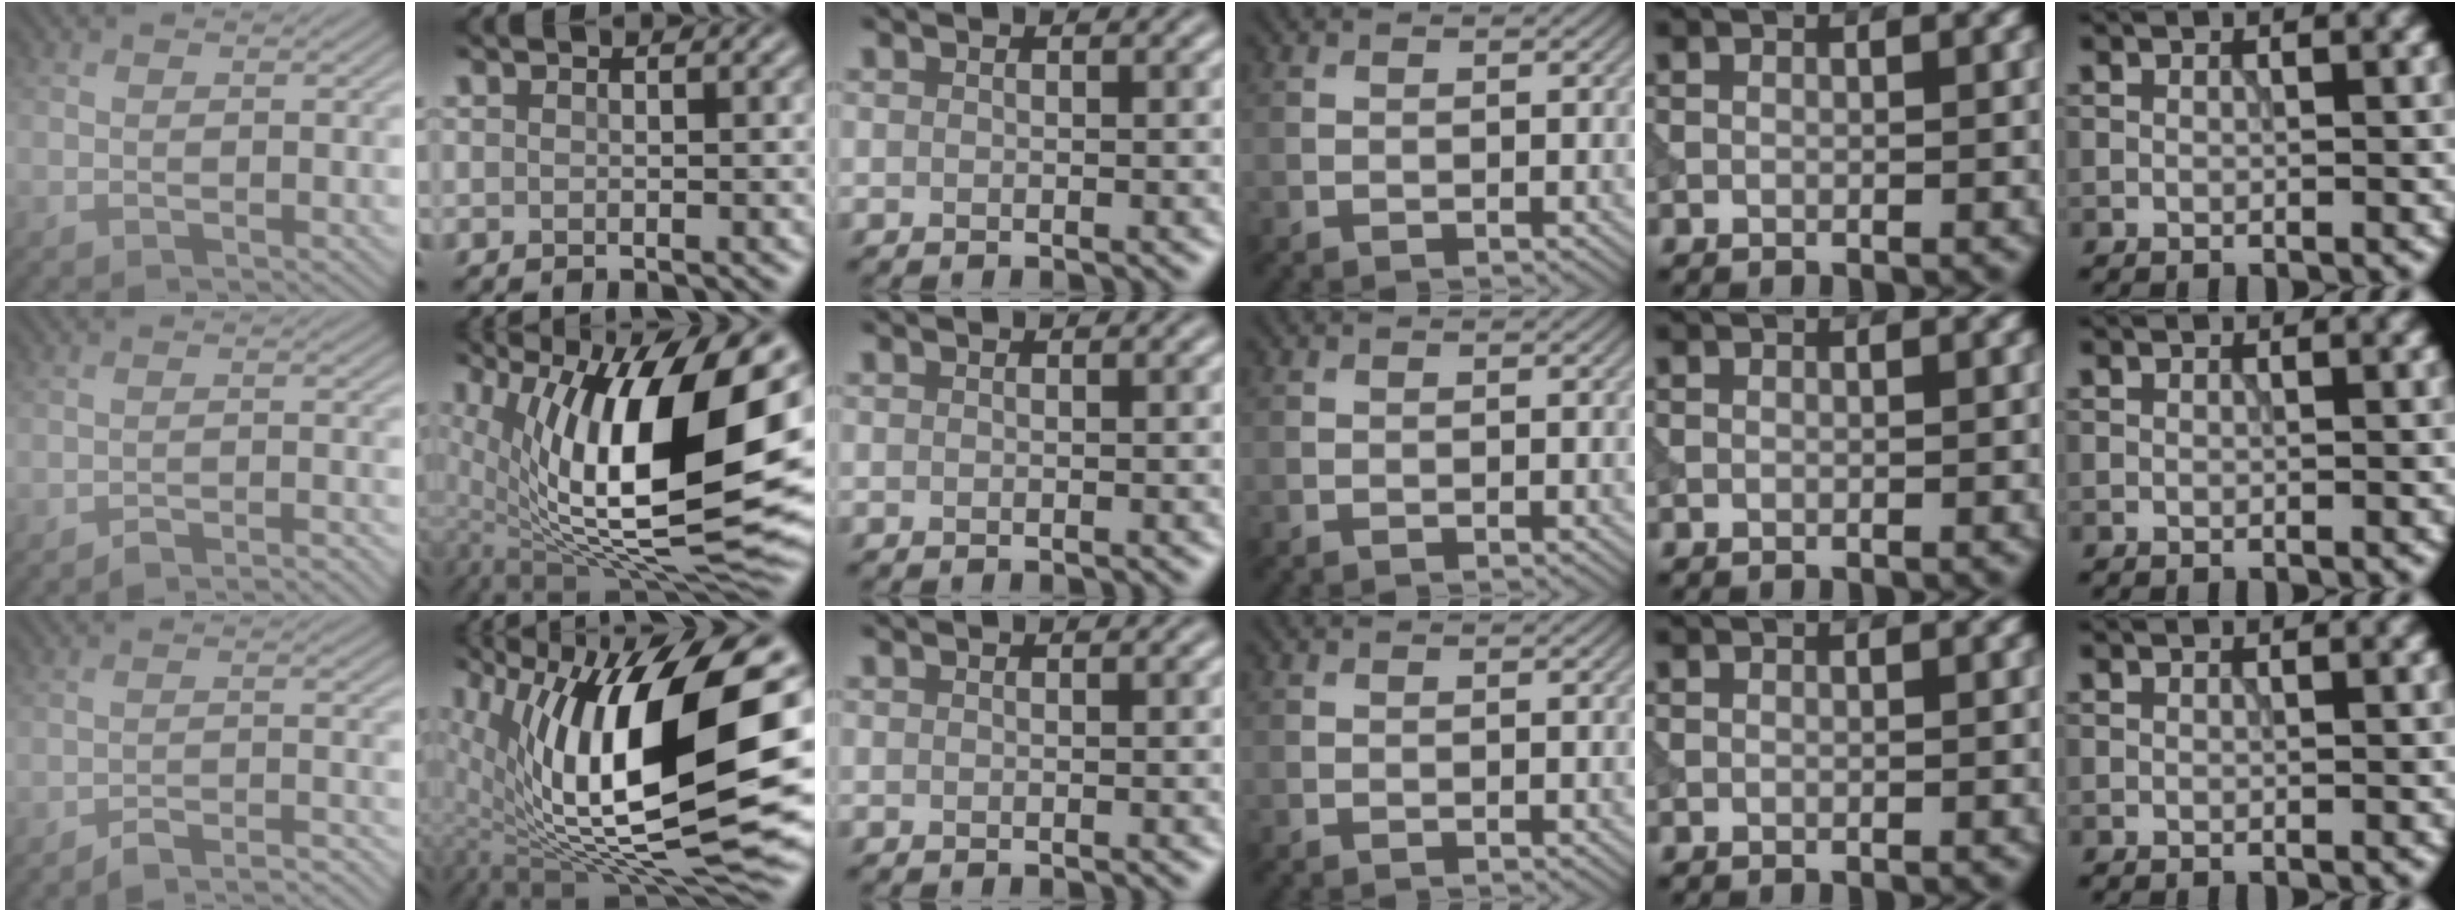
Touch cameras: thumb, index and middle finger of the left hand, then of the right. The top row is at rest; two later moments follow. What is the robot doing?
{"motion": "extract", "object": "tissue"}